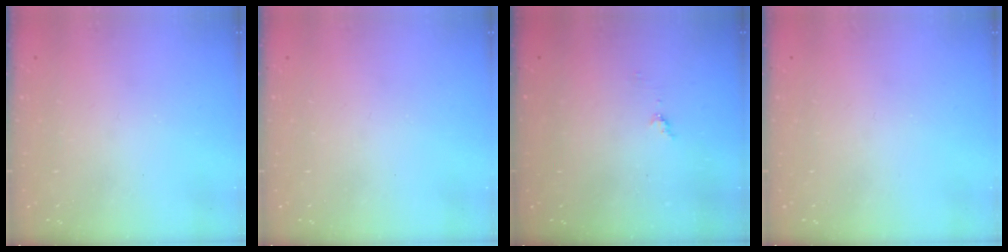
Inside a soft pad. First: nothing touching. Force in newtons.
{"total": 0.0}
{"total": 4.3, "press": 4.2, "slide": 0.5}
{"total": 0.0}